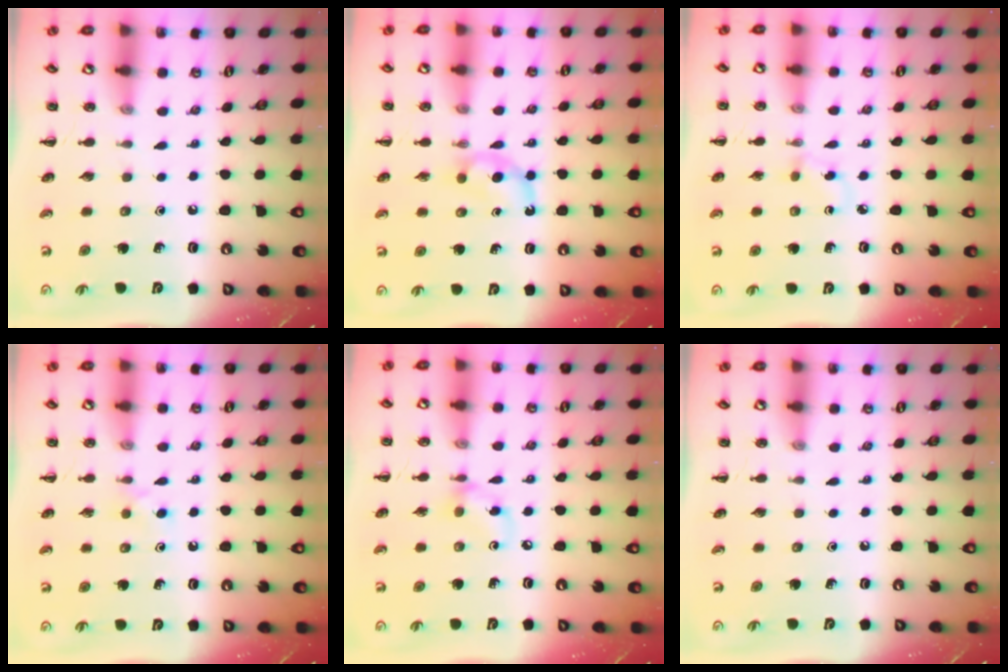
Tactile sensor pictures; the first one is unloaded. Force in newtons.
{"total": 4.7, "press": 4.4, "slide": 1.8}
{"total": 2.6, "press": 2.4, "slide": 1.0}
{"total": 2.8, "press": 2.6, "slide": 1.2}
{"total": 6.1, "press": 6.1, "slide": 0.6}
{"total": 0.0}